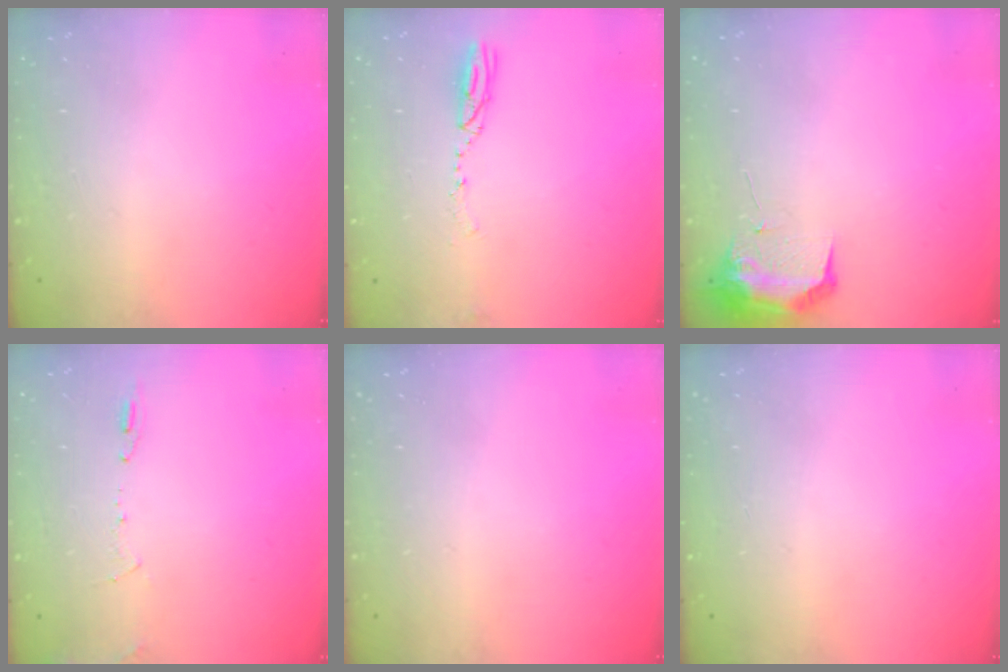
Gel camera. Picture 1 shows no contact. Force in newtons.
{"total": 3.8, "press": 3.8, "slide": 0.6}
{"total": 9.6, "press": 9.6, "slide": 0.8}
{"total": 8.2, "press": 7.9, "slide": 2.3}
{"total": 0.0}
{"total": 2.8, "press": 2.3, "slide": 1.7}